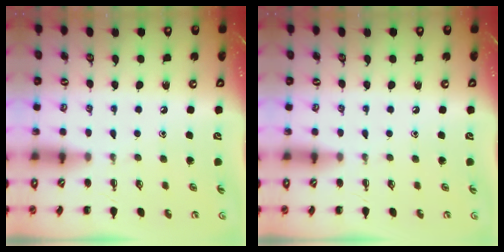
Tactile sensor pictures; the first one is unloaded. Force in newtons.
{"total": 0.0}